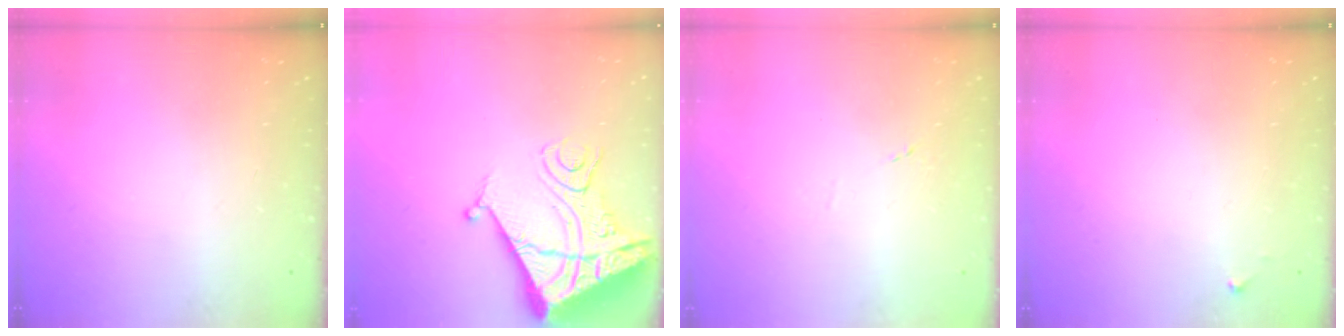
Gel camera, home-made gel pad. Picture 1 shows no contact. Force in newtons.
{"total": 14.0, "press": 13.9, "slide": 1.8}
{"total": 4.9, "press": 4.7, "slide": 1.1}
{"total": 3.9, "press": 3.9, "slide": 0.6}